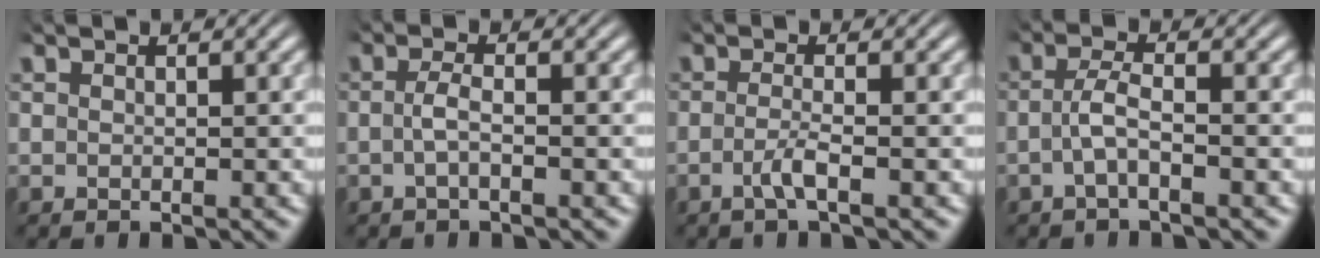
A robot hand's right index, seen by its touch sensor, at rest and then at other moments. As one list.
[{"total": 1.7, "force": [-0.8, -0.1, 1.5], "torque": [-0.036, -0.004, -0.013]}, {"total": 1.9, "force": [-1.2, -0.4, 1.5], "torque": [-0.033, -0.012, -0.018]}, {"total": 2.4, "force": [-1.4, 0.2, 1.9], "torque": [-0.046, -0.004, -0.023]}]